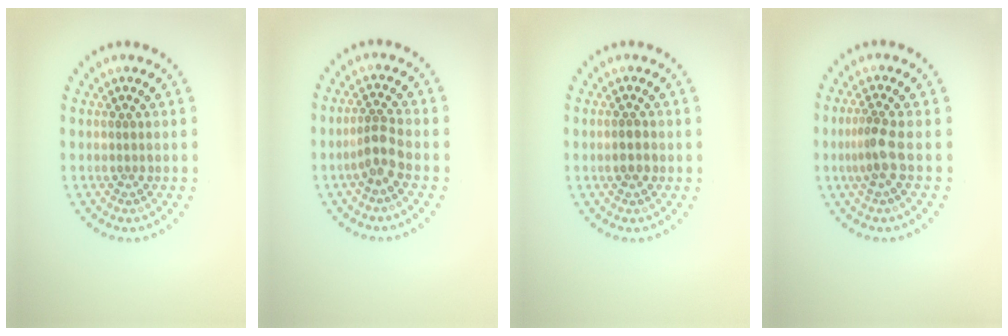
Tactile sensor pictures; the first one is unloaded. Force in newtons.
{"total": 2.2, "press": 1.8, "slide": 1.3}
{"total": 1.4, "press": 1.3, "slide": 0.4}
{"total": 2.2, "press": 1.7, "slide": 1.5}